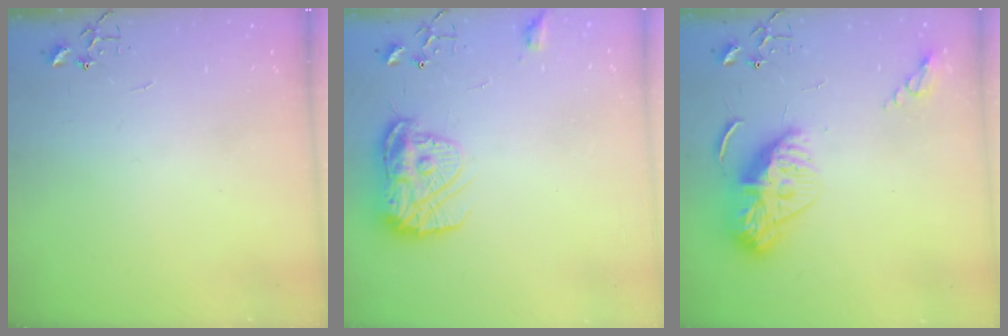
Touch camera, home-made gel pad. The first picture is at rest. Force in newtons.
{"total": 13.0, "press": 13.0, "slide": 1.3}
{"total": 11.5, "press": 11.4, "slide": 1.1}